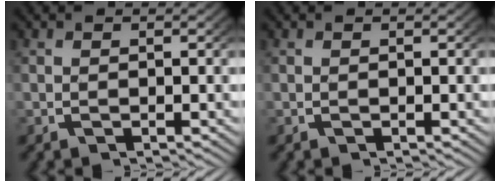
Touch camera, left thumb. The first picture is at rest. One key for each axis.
{"total": 0.0}